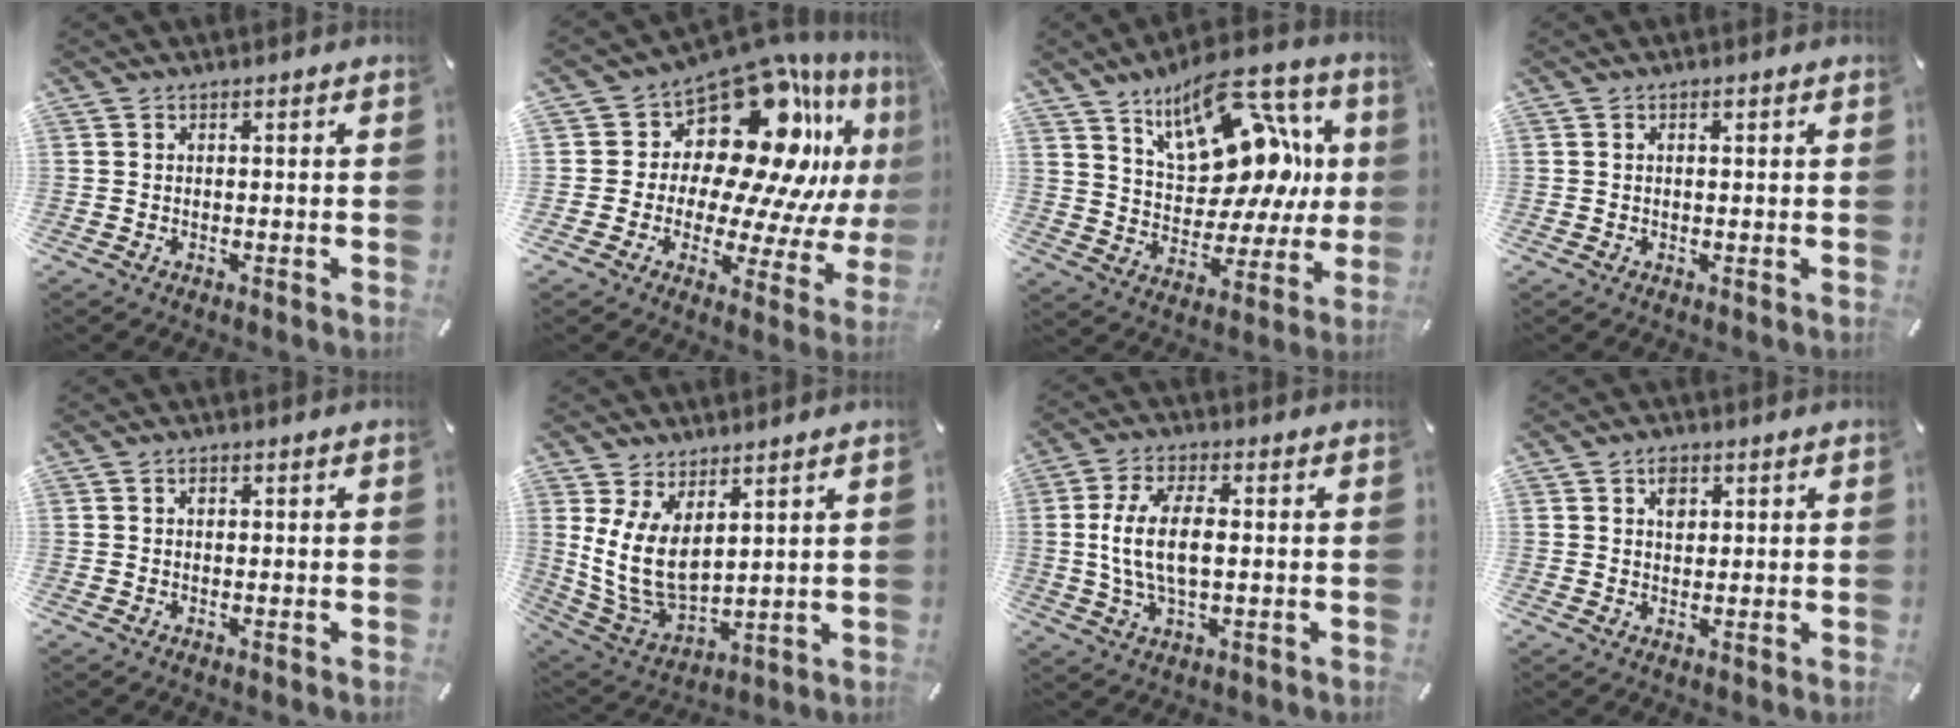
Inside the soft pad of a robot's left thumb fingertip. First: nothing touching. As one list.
[{"total": 23.4, "force": [11.3, 14.1, 14.9], "torque": [-0.219, -0.105, 0.202]}, {"total": 20.9, "force": [10.2, 12.2, 13.5], "torque": [-0.187, -0.068, 0.177]}, {"total": 1.0, "force": [0.2, 0.5, 0.8], "torque": [-0.009, 0.000, 0.001]}, {"total": 0.8, "force": [0.2, 0.6, 0.5], "torque": [-0.011, 0.002, 0.004]}, {"total": 10.8, "force": [3.9, 6.3, 7.8], "torque": [-0.184, -0.027, 0.076]}, {"total": 11.0, "force": [0.6, 5.0, 9.7], "torque": [-0.207, 0.000, 0.007]}, {"total": 3.2, "force": [1.2, 2.4, 1.8], "torque": [-0.016, -0.004, 0.016]}]